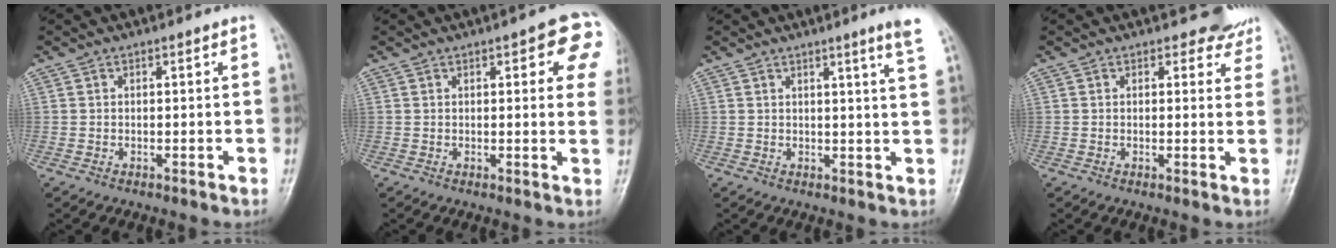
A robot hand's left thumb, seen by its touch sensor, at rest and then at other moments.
{"total": 9.6, "force": [3.9, 3.2, 8.1], "torque": [-0.060, -0.006, 0.037]}
{"total": 5.2, "force": [3.4, -0.7, 3.9], "torque": [-0.052, -0.022, 0.042]}
{"total": 4.3, "force": [3.9, 1.8, -0.4], "torque": [0.039, -0.030, 0.027]}